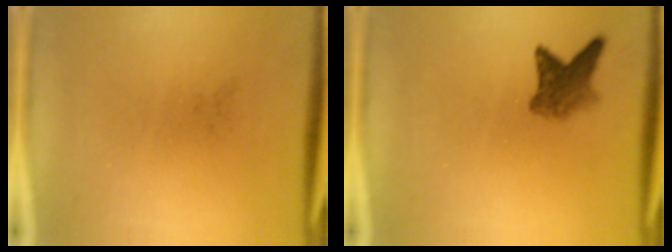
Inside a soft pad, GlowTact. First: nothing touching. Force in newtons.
{"total": 3.8}